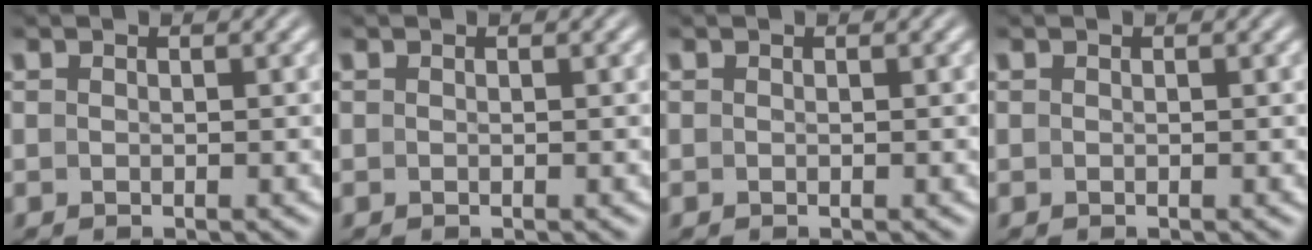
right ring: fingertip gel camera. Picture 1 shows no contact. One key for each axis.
{"total": 0.0}
{"total": 0.0}
{"total": 0.0}